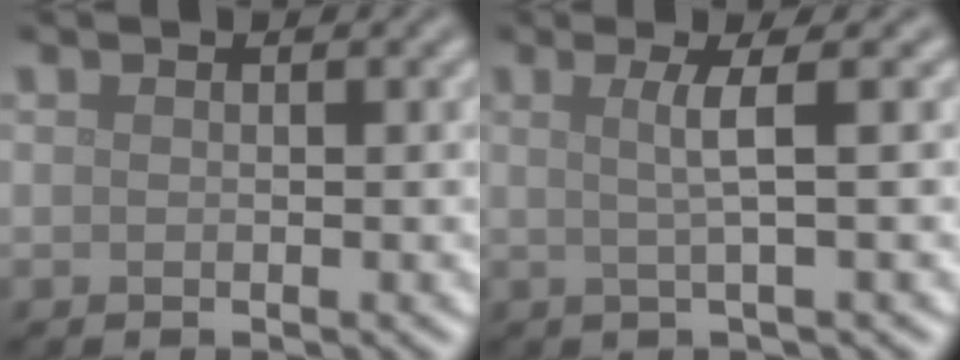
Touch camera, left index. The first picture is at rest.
{"total": 2.8, "force": [0.4, 0.5, 2.7], "torque": [-0.049, 0.004, 0.003]}